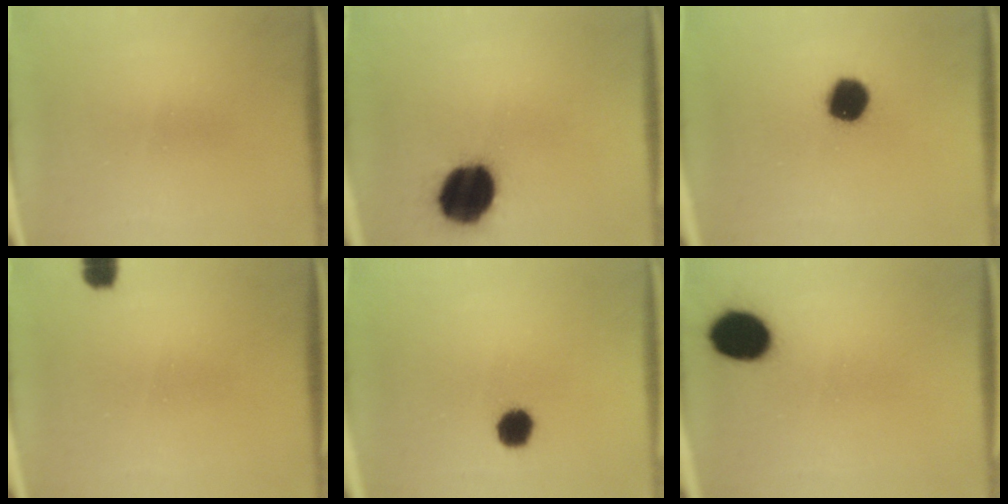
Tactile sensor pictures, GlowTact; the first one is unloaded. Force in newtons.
{"total": 17.1}
{"total": 9.7}
{"total": 2.2}
{"total": 5.4}
{"total": 10.6}